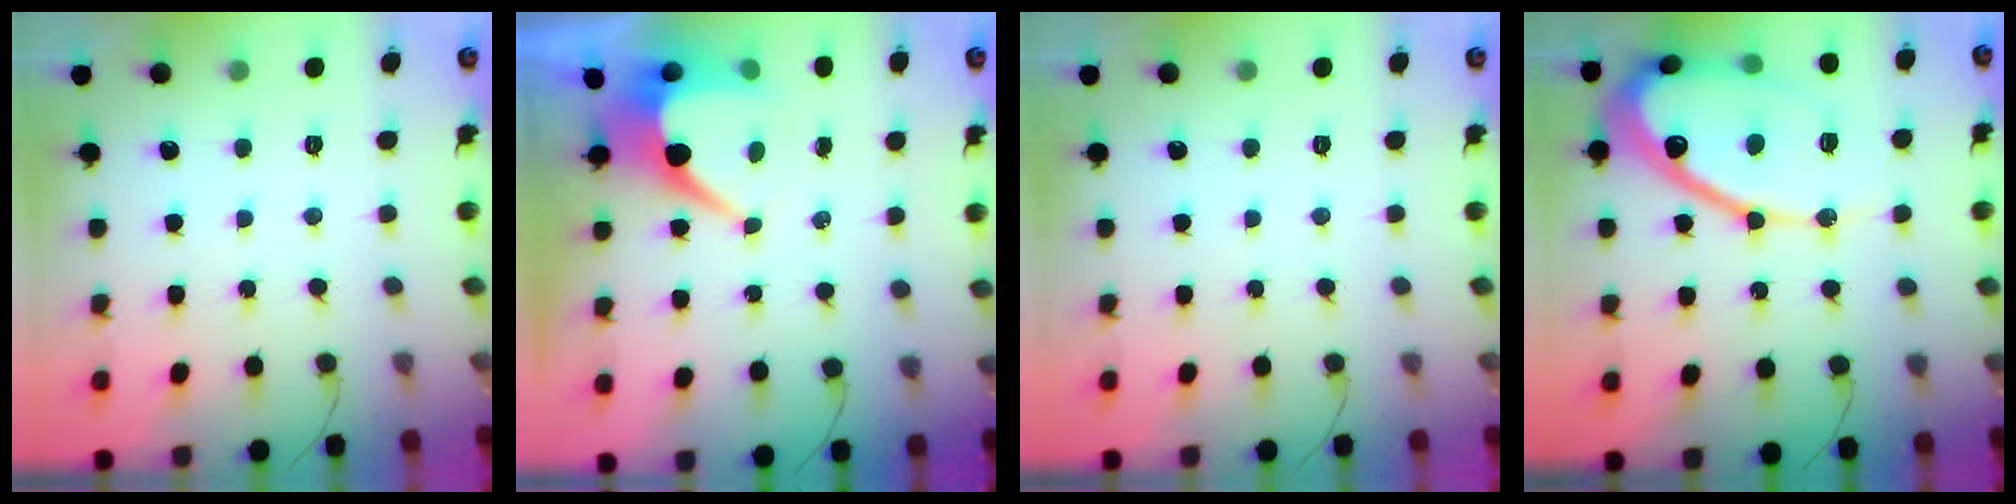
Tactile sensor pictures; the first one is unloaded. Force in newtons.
{"total": 8.0, "press": 8.0, "slide": 0.6}
{"total": 0.0}
{"total": 18.7, "press": 18.6, "slide": 2.0}